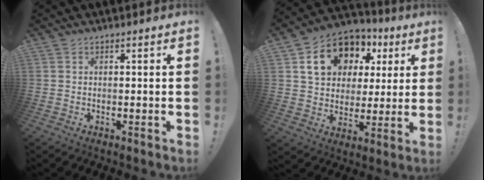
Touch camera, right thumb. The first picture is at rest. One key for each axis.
{"total": 16.7, "fx": 7.2, "fy": 12.6, "fz": 8.2, "tx": -0.121, "ty": -0.022, "tz": 0.148}